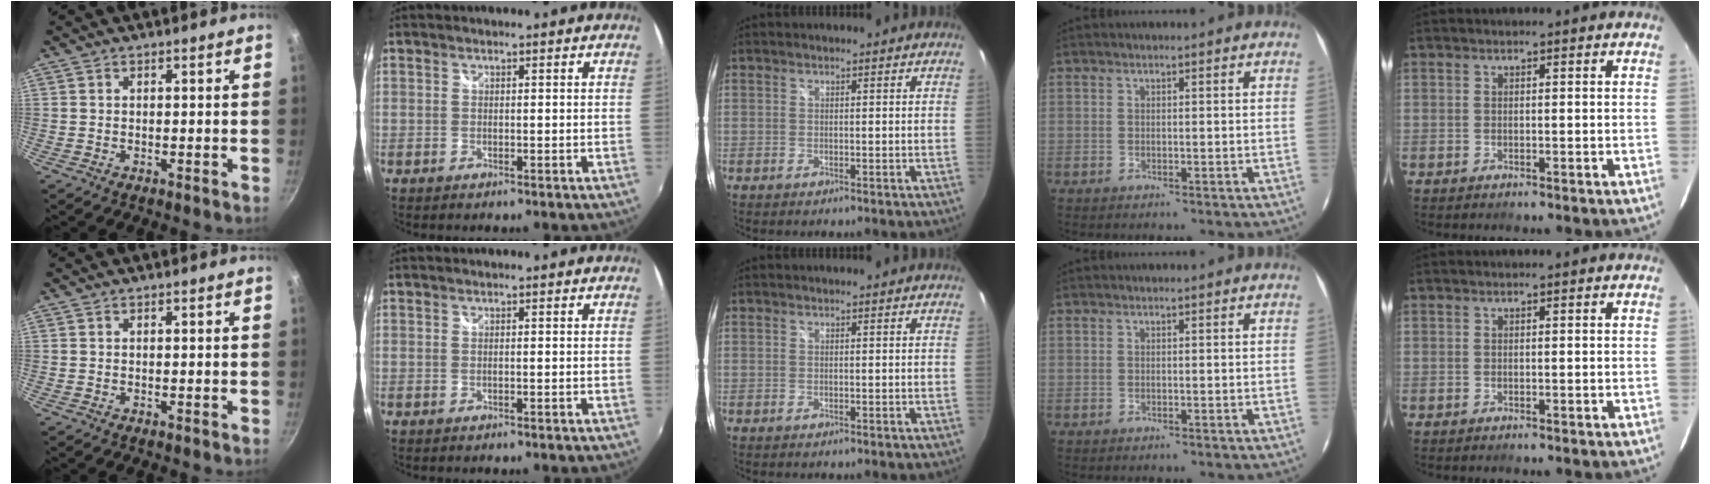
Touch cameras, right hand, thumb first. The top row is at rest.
{}